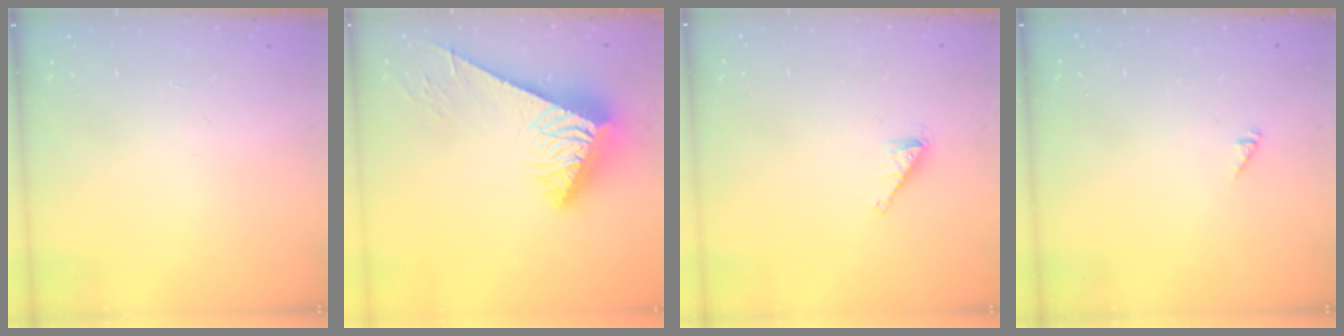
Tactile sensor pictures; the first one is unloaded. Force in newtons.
{"total": 7.9, "press": 7.8, "slide": 1.0}
{"total": 1.8, "press": 1.8, "slide": 0.1}
{"total": 0.0}